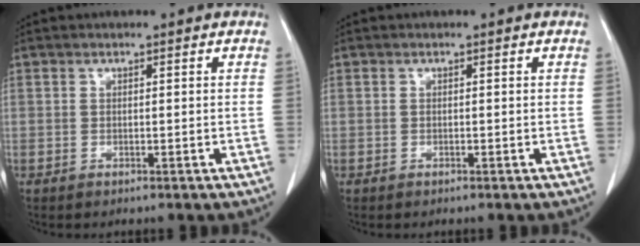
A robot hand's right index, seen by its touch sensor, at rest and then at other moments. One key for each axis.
{"total": 0.0}